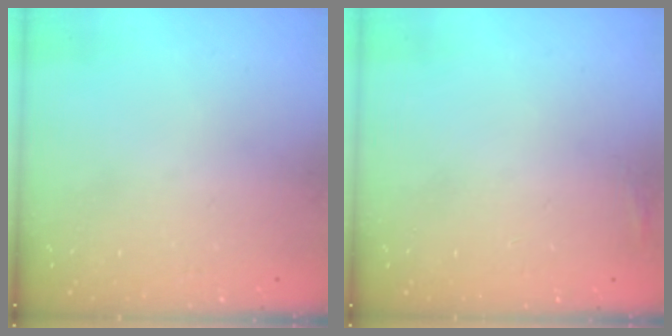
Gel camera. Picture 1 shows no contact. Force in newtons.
{"total": 9.7, "press": 4.2, "slide": 8.8}